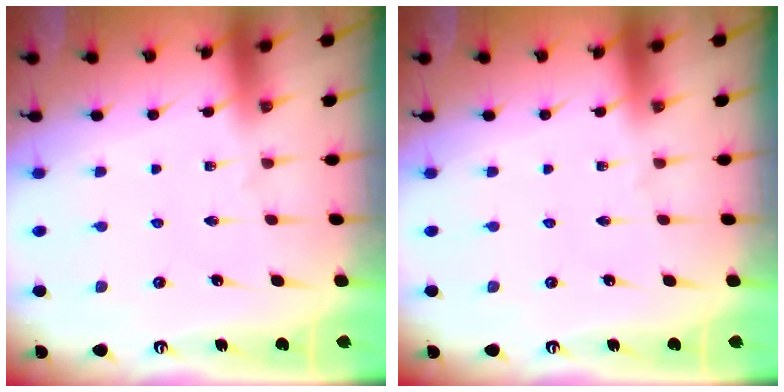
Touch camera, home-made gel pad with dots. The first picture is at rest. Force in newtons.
{"total": 0.0}